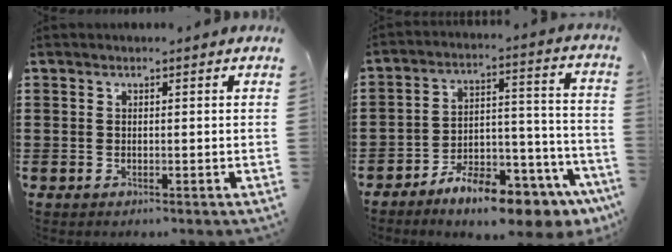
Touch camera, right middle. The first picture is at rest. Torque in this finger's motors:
{"motor_torque": [2.14, 0.00, 0.87, 0.21]}